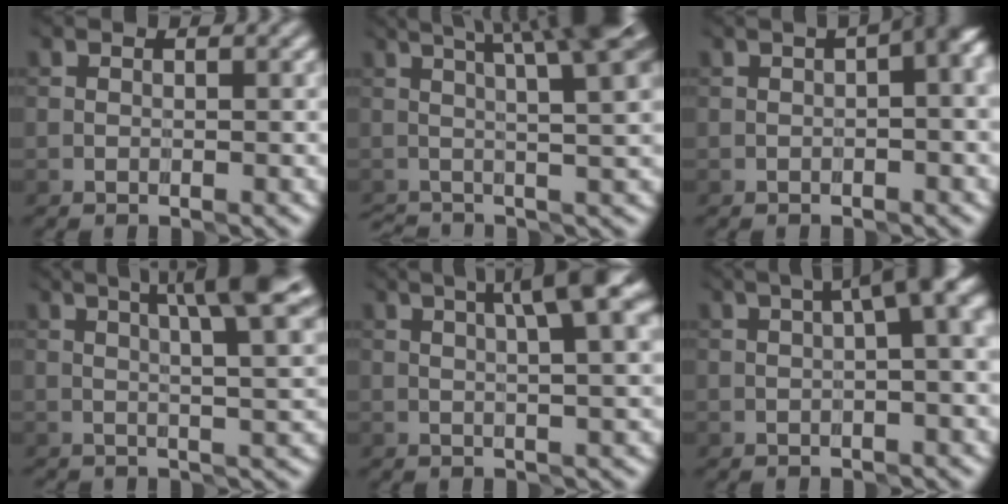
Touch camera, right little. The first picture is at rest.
{"total": 7.7, "force": [2.0, 1.7, 7.2], "torque": [-0.062, 0.019, 0.025]}
{"total": 4.9, "force": [0.3, 1.7, 4.5], "torque": [-0.056, 0.017, 0.002]}
{"total": 8.0, "force": [2.9, 1.9, 7.2], "torque": [-0.064, 0.025, 0.037]}
{"total": 6.1, "force": [2.3, 1.0, 5.6], "torque": [-0.064, 0.019, 0.036]}
{"total": 5.8, "force": [1.6, 1.5, 5.4], "torque": [-0.064, 0.024, 0.021]}